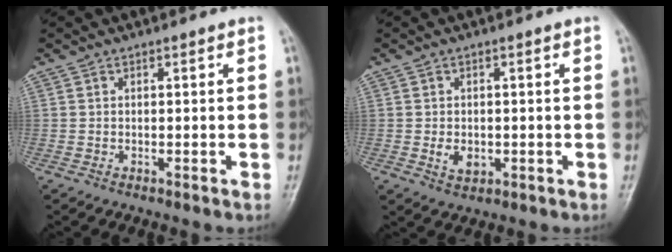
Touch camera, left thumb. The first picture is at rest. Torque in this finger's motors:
{"motor_torque": [-0.18, 0.15, 0.14, -0.12, 0.01]}